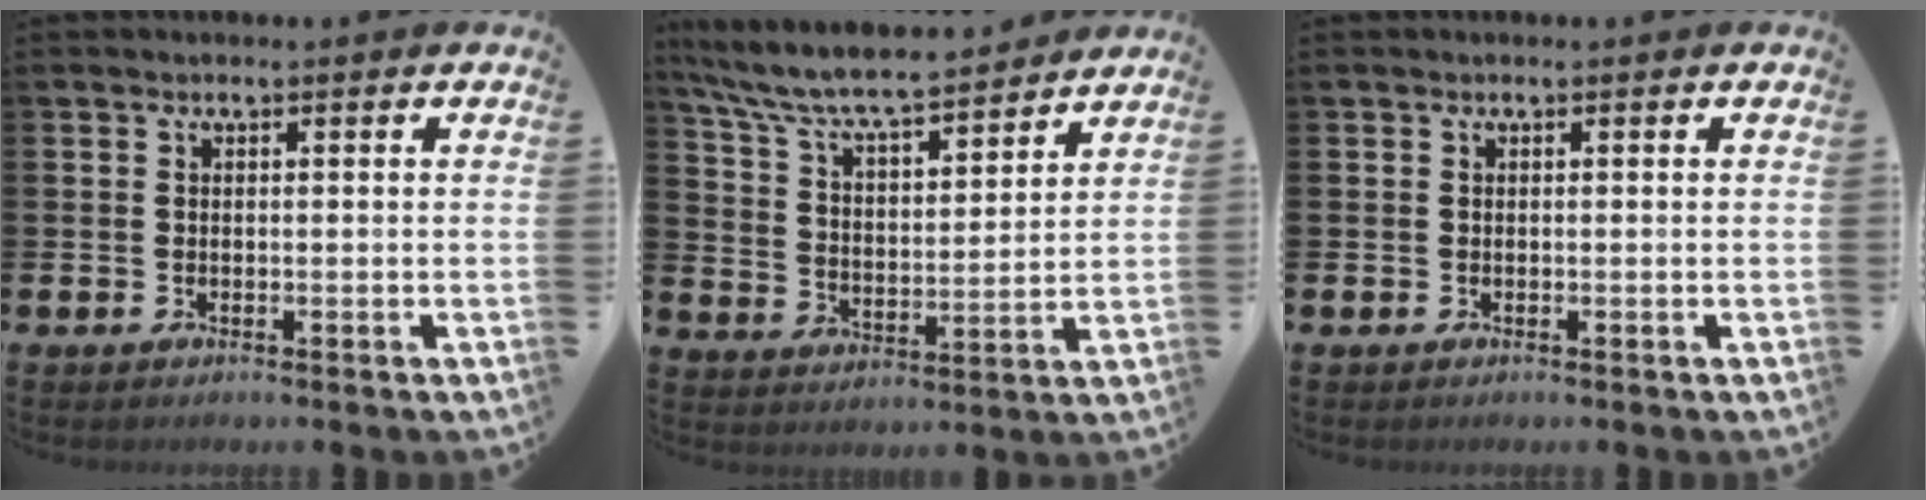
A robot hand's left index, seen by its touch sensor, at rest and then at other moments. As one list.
[{"total": 8.2, "force": [7.7, 0.9, 2.5], "torque": [-0.083, -0.055, 0.134]}, {"total": 0.0}]